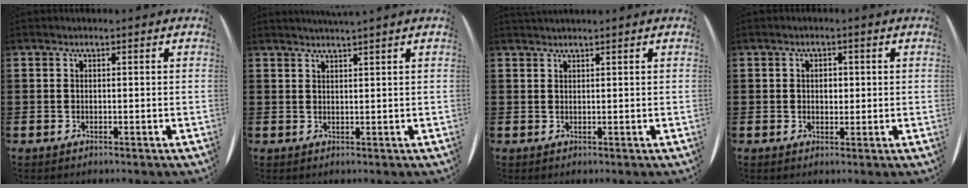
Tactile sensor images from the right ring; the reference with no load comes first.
{"total": 1.4, "force": [1.2, -0.7, 0.2], "torque": [0.000, -0.003, 0.023]}
{"total": 0.7, "force": [0.7, -0.2, 0.0], "torque": [0.002, -0.001, 0.014]}
{"total": 1.5, "force": [0.3, 1.2, 0.8], "torque": [-0.020, 0.009, 0.005]}